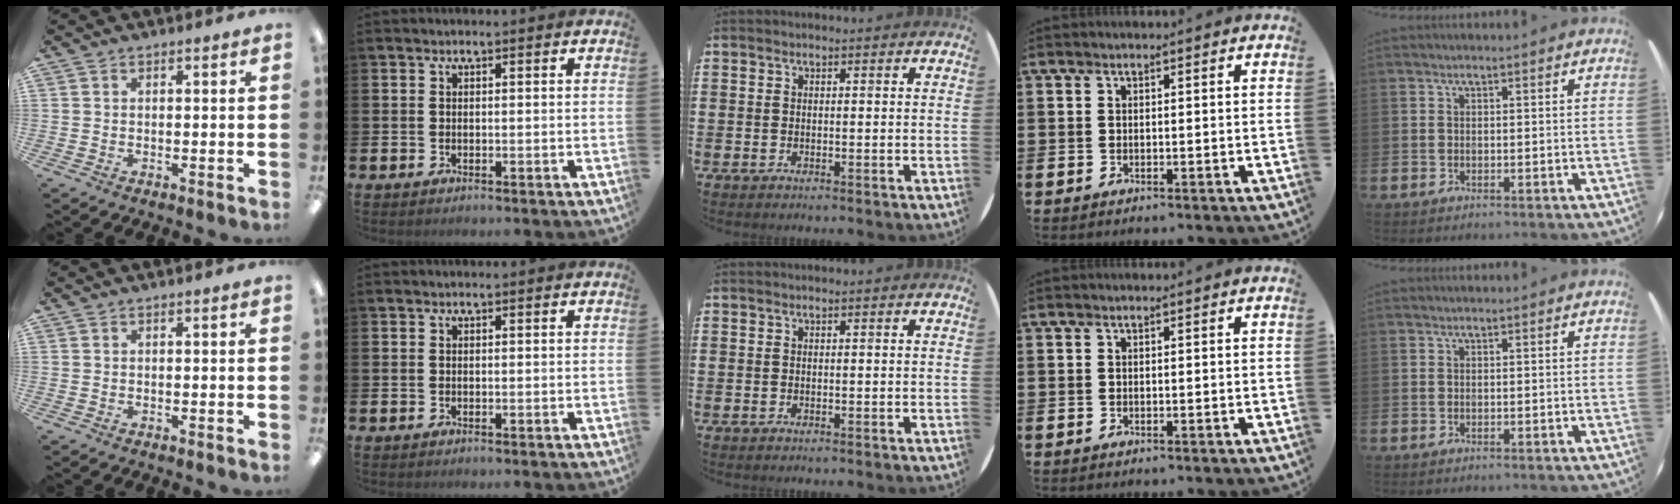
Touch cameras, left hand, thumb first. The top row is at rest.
{}